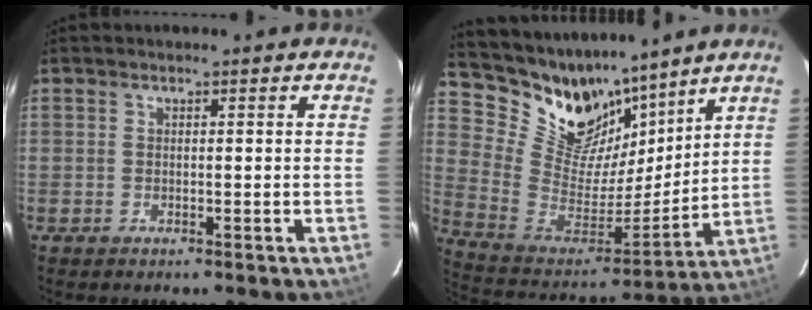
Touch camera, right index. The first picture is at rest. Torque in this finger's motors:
{"motor_torque": [-0.30, 0.78, 0.10, 0.00]}